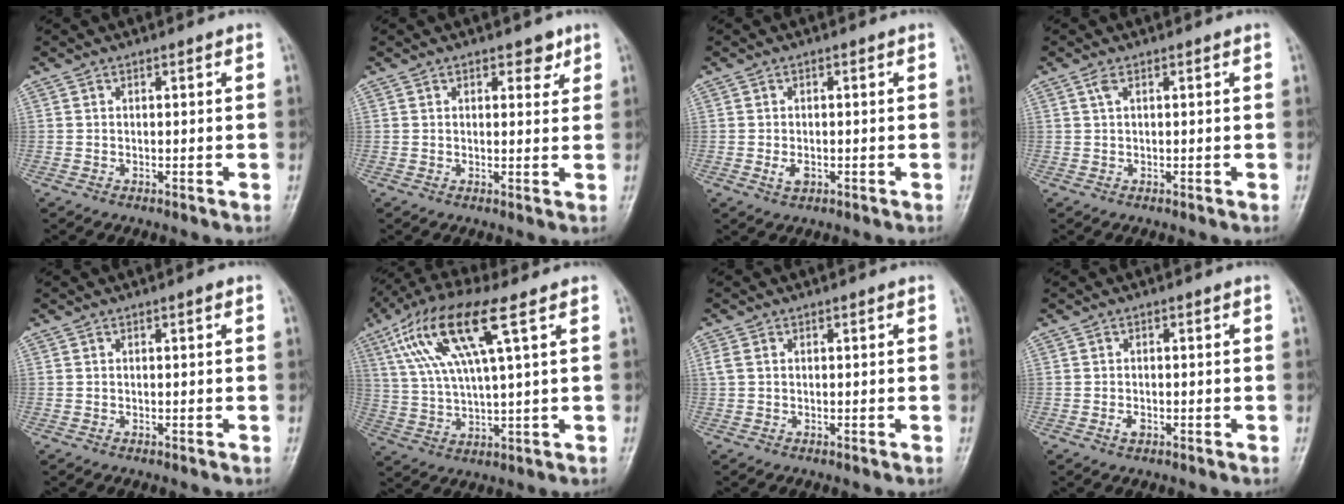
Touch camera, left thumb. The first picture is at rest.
{"total": 2.9, "force": [1.8, 1.6, 1.6], "torque": [-0.001, -0.008, 0.021]}
{"total": 2.1, "force": [-0.6, 1.3, 1.5], "torque": [-0.026, 0.000, -0.010]}
{"total": 1.1, "force": [0.5, 0.3, 1.0], "torque": [-0.028, 0.011, 0.011]}
{"total": 0.7, "force": [0.3, 0.3, 0.5], "torque": [-0.005, 0.002, 0.003]}
{"total": 14.8, "force": [6.1, 3.2, 13.1], "torque": [-0.282, 0.004, 0.116]}
{"total": 1.4, "force": [0.3, 0.9, 1.0], "torque": [-0.032, 0.008, 0.010]}
{"total": 1.5, "force": [-0.6, 0.9, 1.0], "torque": [-0.014, 0.002, -0.012]}